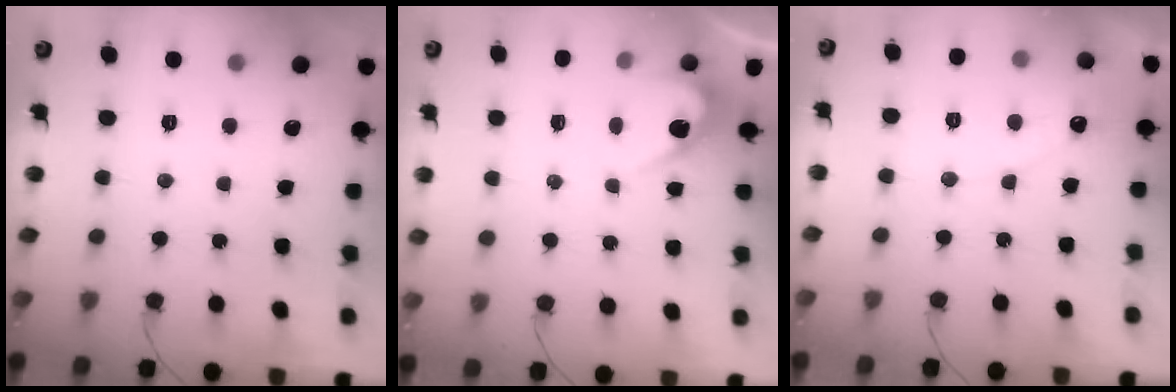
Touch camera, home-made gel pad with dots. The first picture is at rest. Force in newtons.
{"total": 3.0, "press": 3.0, "slide": 0.2}
{"total": 4.2, "press": 4.2, "slide": 0.2}